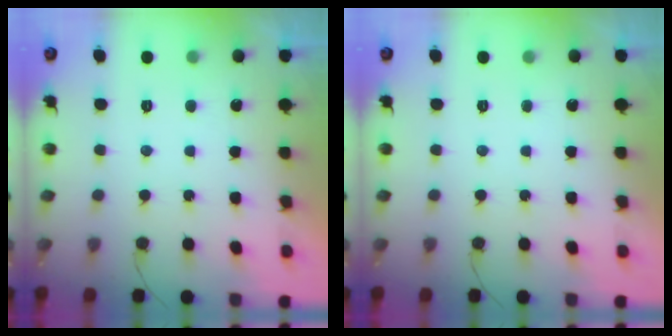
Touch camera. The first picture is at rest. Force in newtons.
{"total": 0.0}